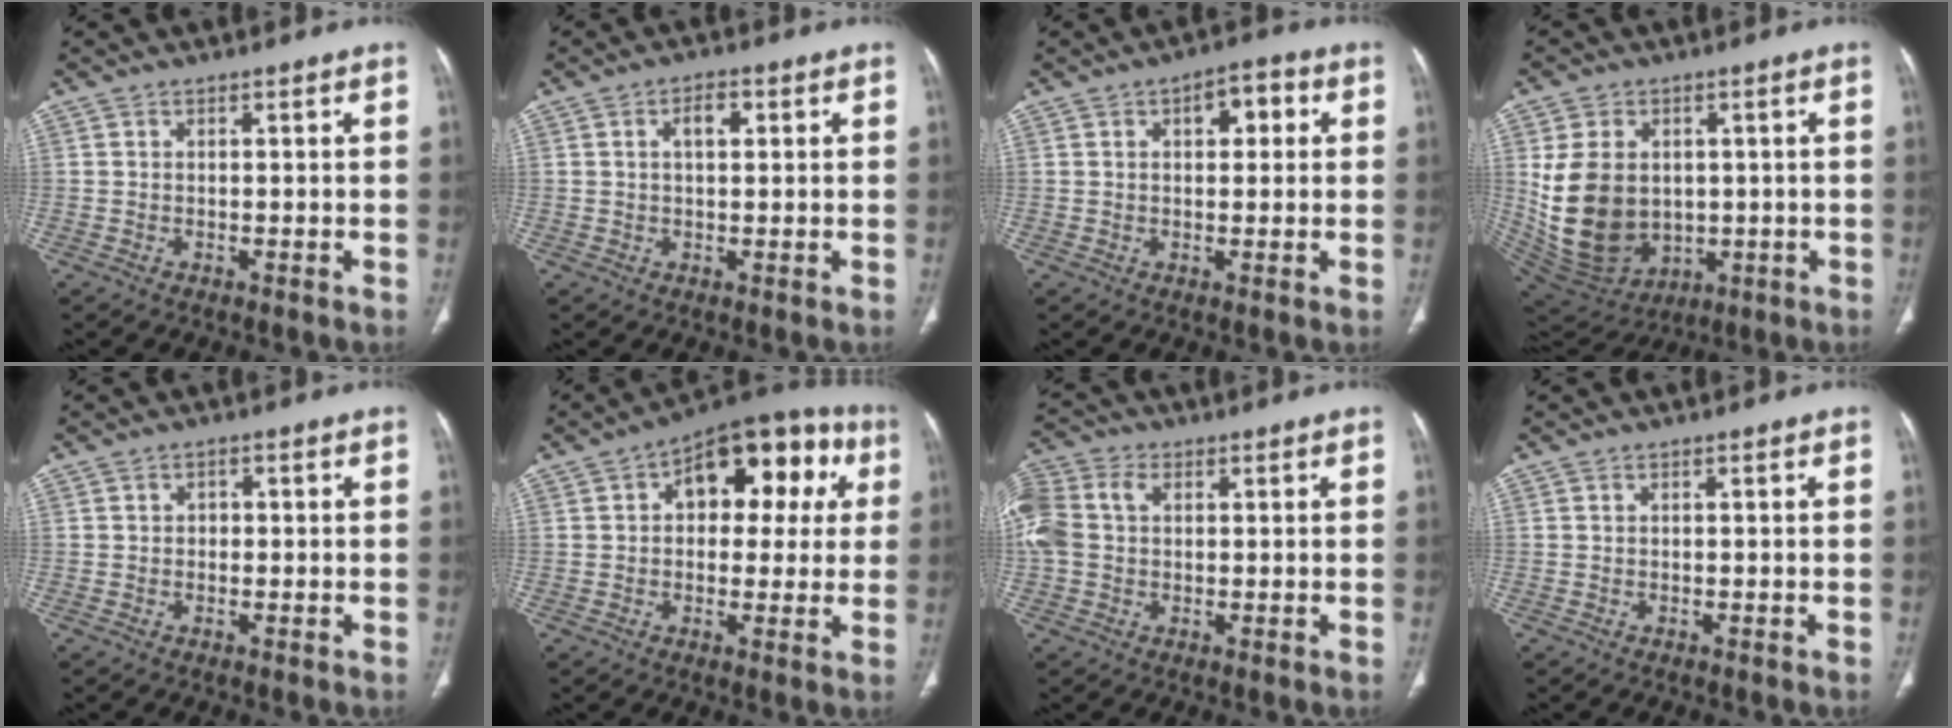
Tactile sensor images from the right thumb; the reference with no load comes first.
{"total": 2.3, "force": [0.6, 1.1, 1.9], "torque": [-0.034, 0.006, 0.010]}
{"total": 5.7, "force": [1.8, 3.0, 4.5], "torque": [-0.042, 0.008, 0.018]}
{"total": 16.6, "force": [0.7, 12.5, 10.8], "torque": [-0.185, -0.011, 0.048]}
{"total": 1.3, "force": [0.1, 1.1, 0.7], "torque": [-0.003, 0.004, -0.003]}
{"total": 17.5, "force": [4.8, 9.9, 13.6], "torque": [-0.127, 0.028, 0.057]}
{"total": 11.8, "force": [2.3, 8.6, 7.6], "torque": [-0.199, 0.028, 0.043]}
{"total": 0.0}